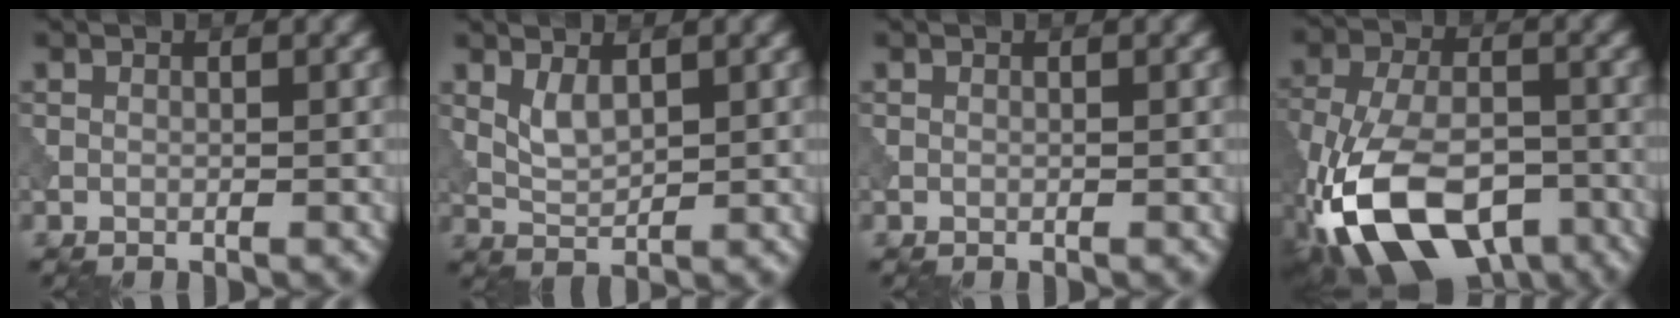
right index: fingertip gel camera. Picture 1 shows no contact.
{"total": 2.3, "force": [1.0, 1.0, 1.8], "torque": [-0.042, -0.004, 0.025]}
{"total": 0.0}
{"total": 14.7, "force": [-7.9, 7.7, 9.8], "torque": [-0.200, -0.019, -0.143]}